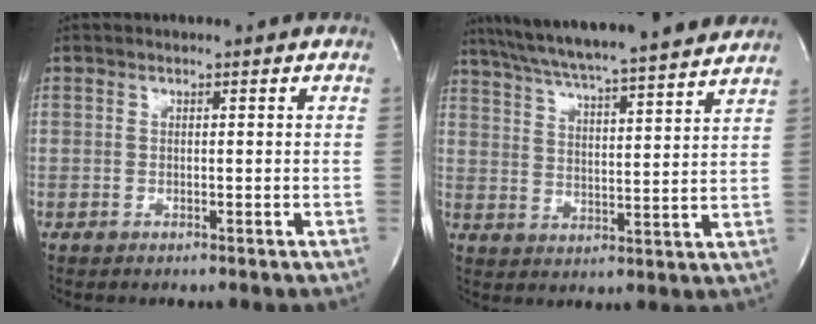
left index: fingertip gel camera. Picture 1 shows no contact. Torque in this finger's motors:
{"motor_torque": [0.13, -0.24, 0.81, 0.17]}